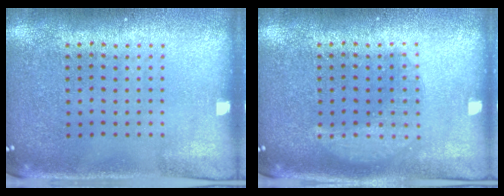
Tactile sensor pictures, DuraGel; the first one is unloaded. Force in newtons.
{"total": 2.2, "press": 2.2, "slide": 0.3}